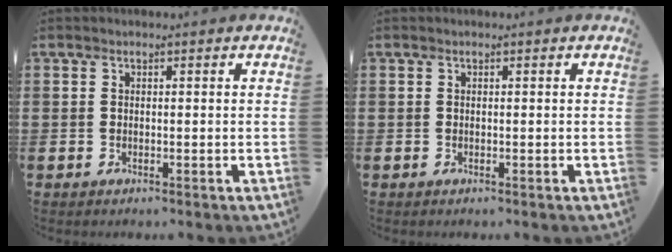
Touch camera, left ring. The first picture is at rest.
{"total": 0.0}